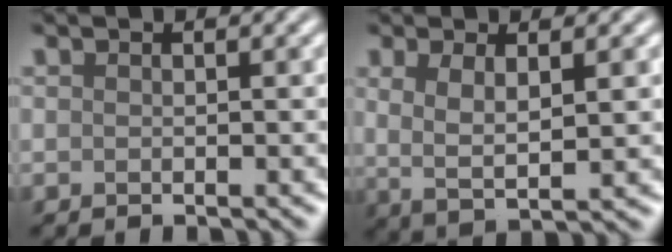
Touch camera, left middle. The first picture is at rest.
{"total": 3.3, "force": [0.6, 0.9, 3.1], "torque": [-0.063, -0.008, 0.017]}